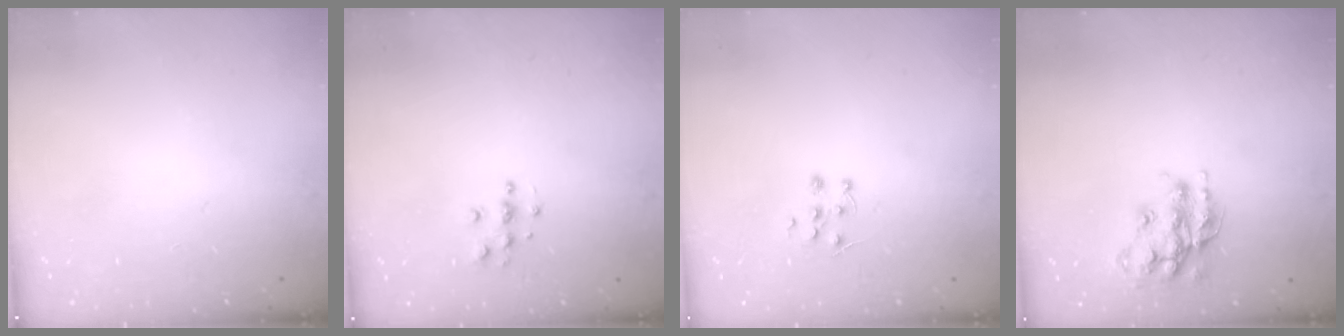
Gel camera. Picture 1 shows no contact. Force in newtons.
{"total": 4.6, "press": 4.6, "slide": 0.5}
{"total": 4.9, "press": 4.9, "slide": 0.4}
{"total": 14.6, "press": 14.5, "slide": 0.7}